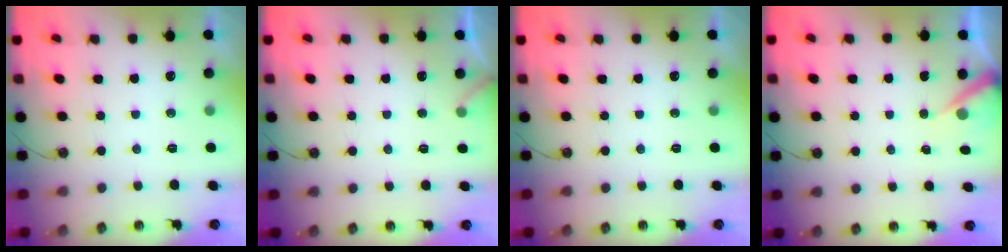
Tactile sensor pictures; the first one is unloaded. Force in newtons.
{"total": 3.5, "press": 3.5, "slide": 0.3}
{"total": 0.0}
{"total": 4.1, "press": 4.1, "slide": 0.4}